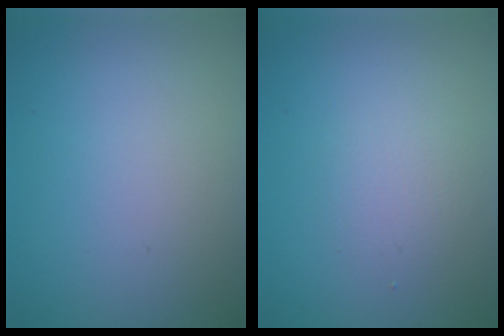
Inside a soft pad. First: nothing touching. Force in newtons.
{"total": 1.7, "press": 1.7, "slide": 0.1}